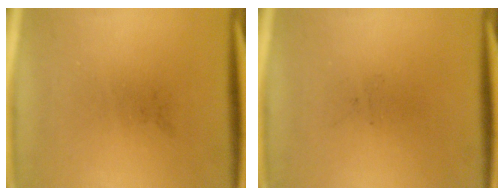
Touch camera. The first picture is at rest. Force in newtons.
{"total": 0.0}